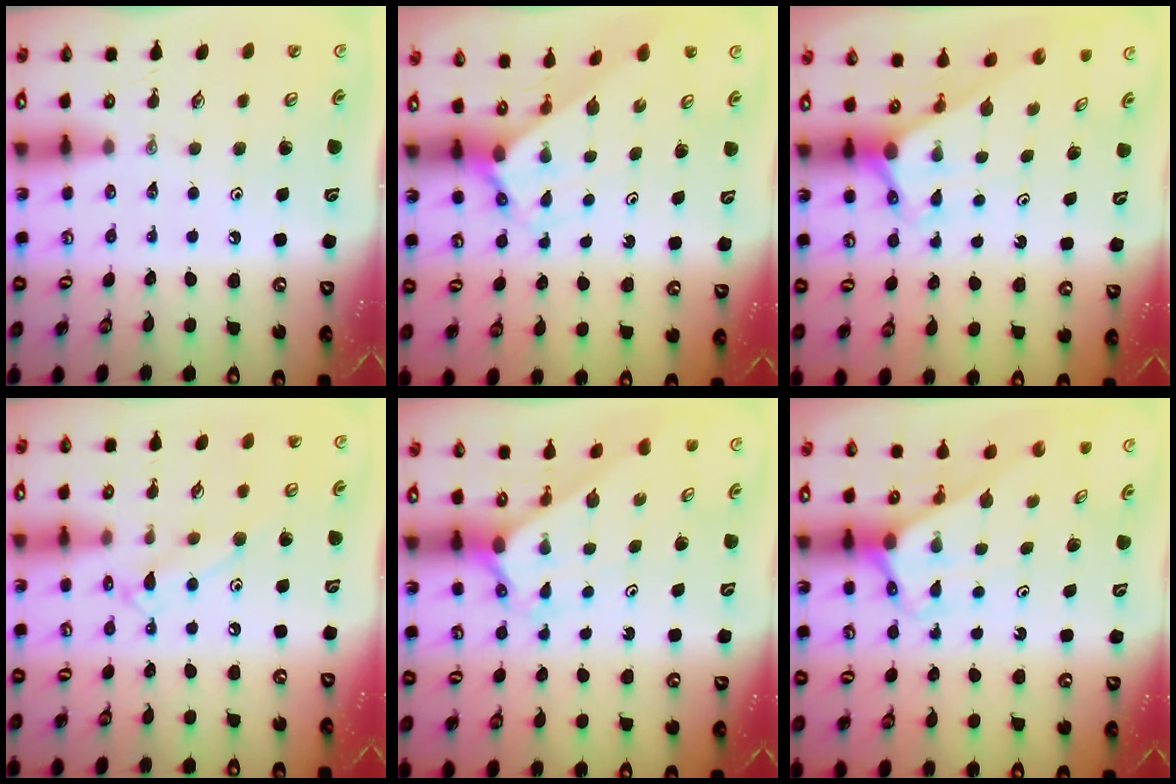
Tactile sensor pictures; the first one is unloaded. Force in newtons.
{"total": 2.3, "press": 2.2, "slide": 0.2}
{"total": 2.7, "press": 2.7, "slide": 0.0}
{"total": 9.9, "press": 9.9, "slide": 0.7}
{"total": 1.9, "press": 1.9, "slide": 0.2}
{"total": 2.7, "press": 2.7, "slide": 0.2}